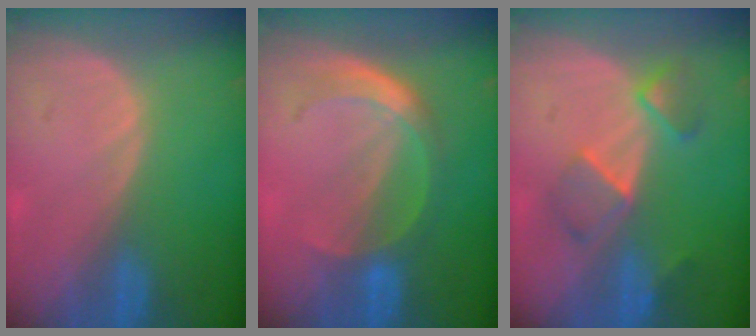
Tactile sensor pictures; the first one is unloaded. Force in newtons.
{"total": 5.7, "press": 5.2, "slide": 2.5}
{"total": 5.5, "press": 5.2, "slide": 1.7}